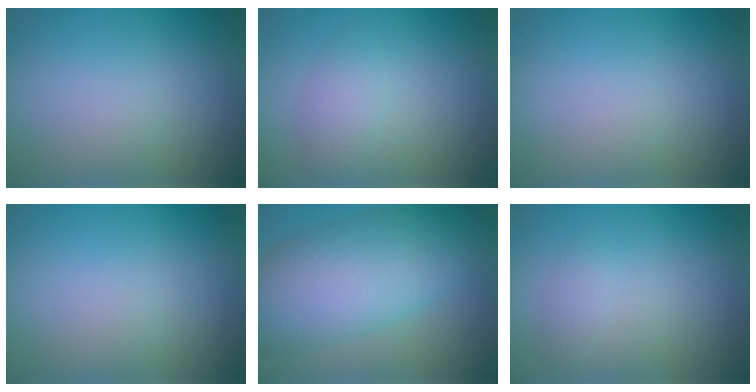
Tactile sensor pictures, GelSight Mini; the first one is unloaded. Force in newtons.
{"total": 1.8, "press": 1.8, "slide": 0.1}
{"total": 0.0}
{"total": 0.0}
{"total": 9.1, "press": 9.1, "slide": 0.1}
{"total": 0.9, "press": 0.9, "slide": 0.0}